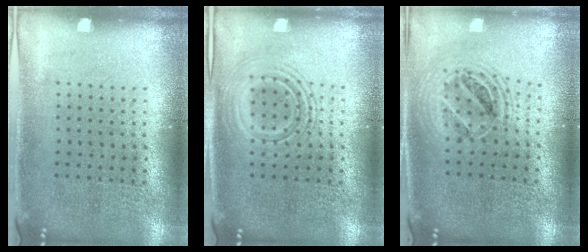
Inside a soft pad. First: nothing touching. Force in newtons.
{"total": 2.3, "press": 2.3, "slide": 0.4}
{"total": 1.8, "press": 1.5, "slide": 1.1}